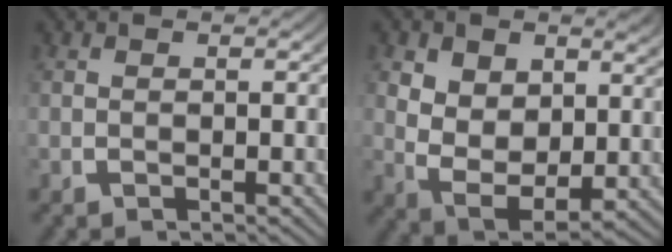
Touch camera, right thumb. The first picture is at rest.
{"total": 8.4, "force": [-0.8, 6.1, 5.7], "torque": [-0.138, -0.057, 0.009]}